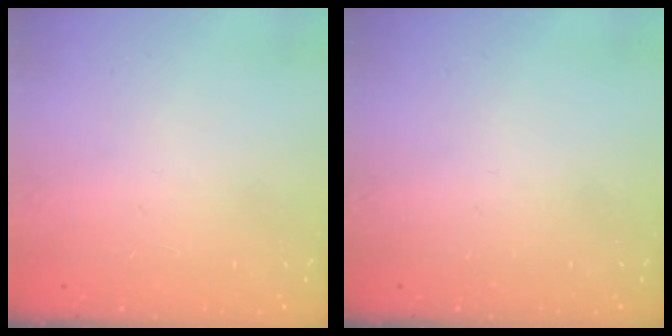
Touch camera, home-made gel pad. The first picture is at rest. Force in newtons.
{"total": 0.0}